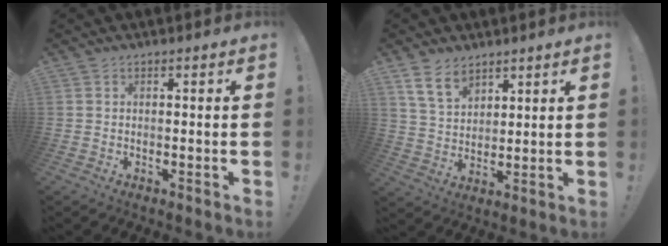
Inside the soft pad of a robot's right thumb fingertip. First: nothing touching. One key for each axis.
{"total": 9.4, "fx": 6.5, "fy": 5.3, "fz": 4.3, "tx": -0.084, "ty": -0.030, "tz": 0.130}